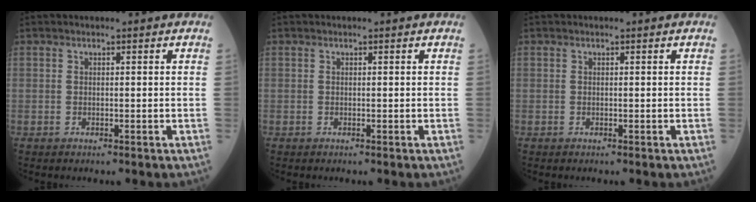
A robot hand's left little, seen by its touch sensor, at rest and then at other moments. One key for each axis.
{"total": 0.0}
{"total": 0.0}